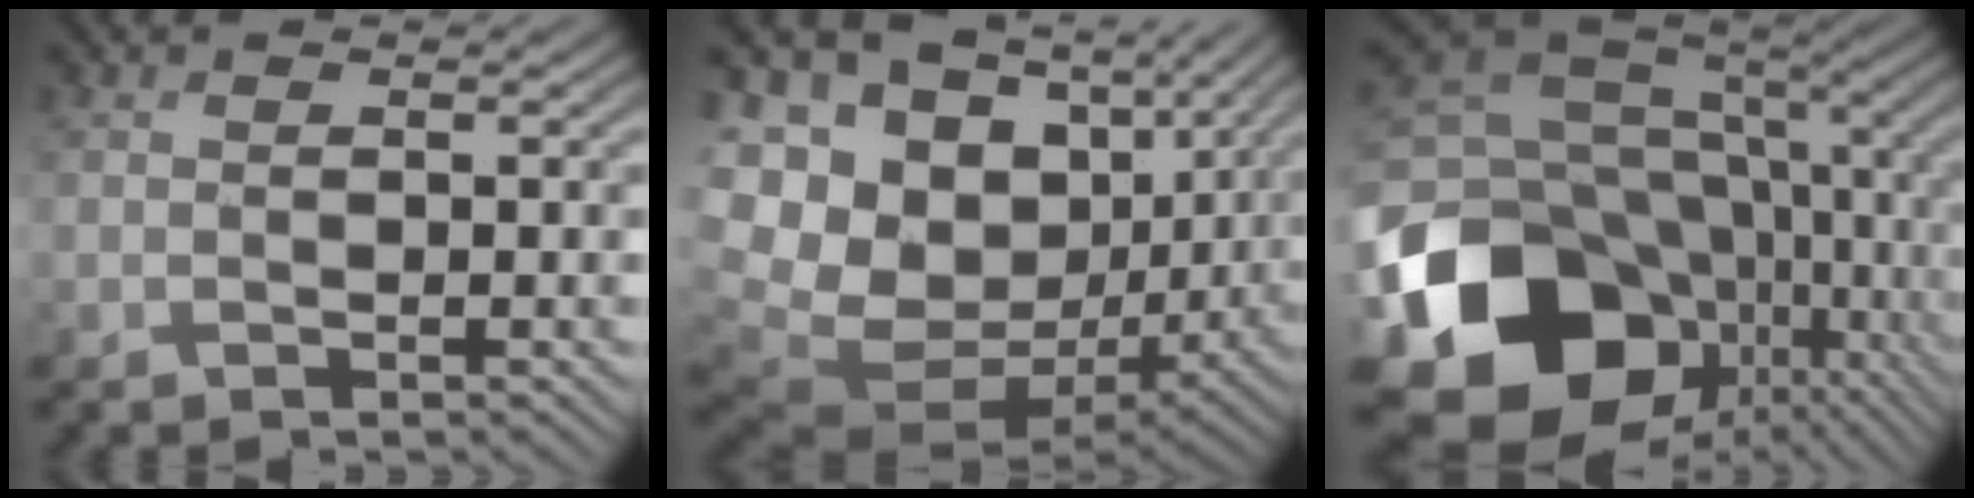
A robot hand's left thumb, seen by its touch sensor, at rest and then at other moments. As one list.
[{"total": 19.4, "force": [2.0, 14.0, 13.3], "torque": [-0.299, -0.025, 0.099]}, {"total": 20.3, "force": [-5.4, 15.6, 11.8], "torque": [-0.271, -0.042, -0.044]}]